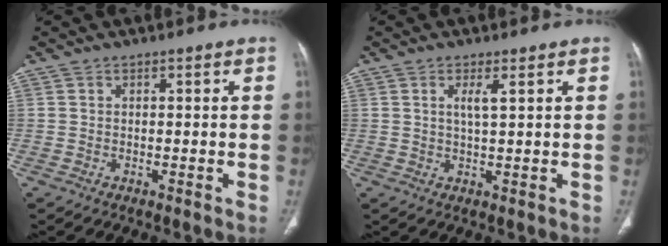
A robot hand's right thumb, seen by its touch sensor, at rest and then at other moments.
{"total": 2.6, "force": [1.0, 0.4, 2.4], "torque": [-0.048, -0.009, 0.019]}